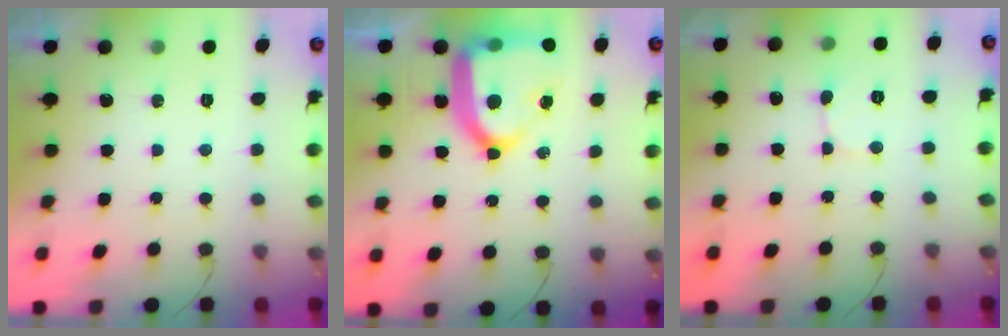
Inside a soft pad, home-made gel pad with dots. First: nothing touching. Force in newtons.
{"total": 20.5, "press": 20.4, "slide": 1.8}
{"total": 2.5, "press": 2.5, "slide": 0.3}